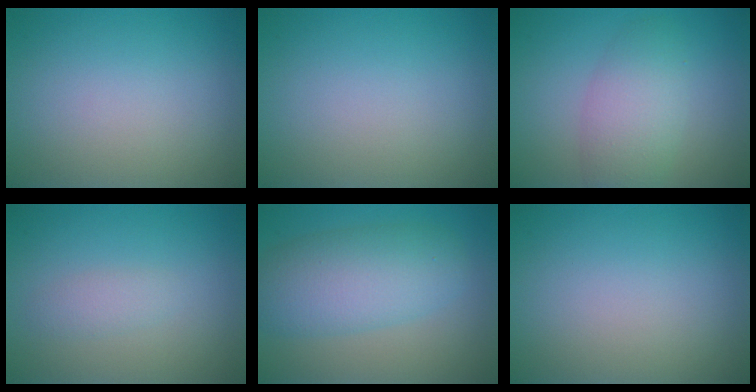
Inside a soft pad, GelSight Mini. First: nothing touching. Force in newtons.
{"total": 0.0}
{"total": 4.2, "press": 4.2, "slide": 0.2}
{"total": 1.2, "press": 1.2, "slide": 0.0}
{"total": 6.3, "press": 6.3, "slide": 0.5}
{"total": 0.0}